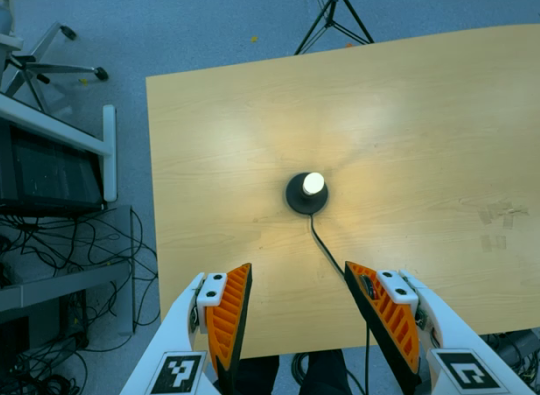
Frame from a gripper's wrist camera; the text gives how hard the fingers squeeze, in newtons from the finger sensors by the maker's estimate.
{"total": 0.0}